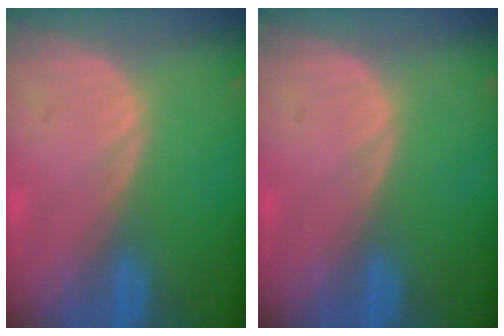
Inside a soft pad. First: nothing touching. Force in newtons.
{"total": 0.0}